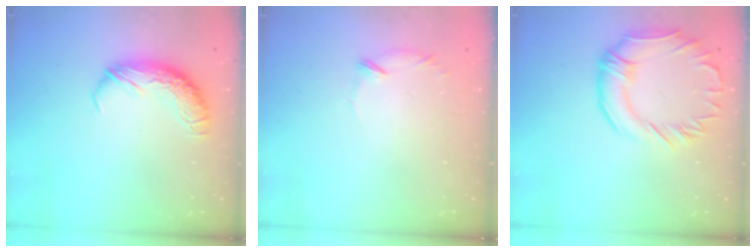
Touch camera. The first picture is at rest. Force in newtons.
{"total": 6.2, "press": 6.0, "slide": 1.5}
{"total": 3.3, "press": 3.1, "slide": 1.0}